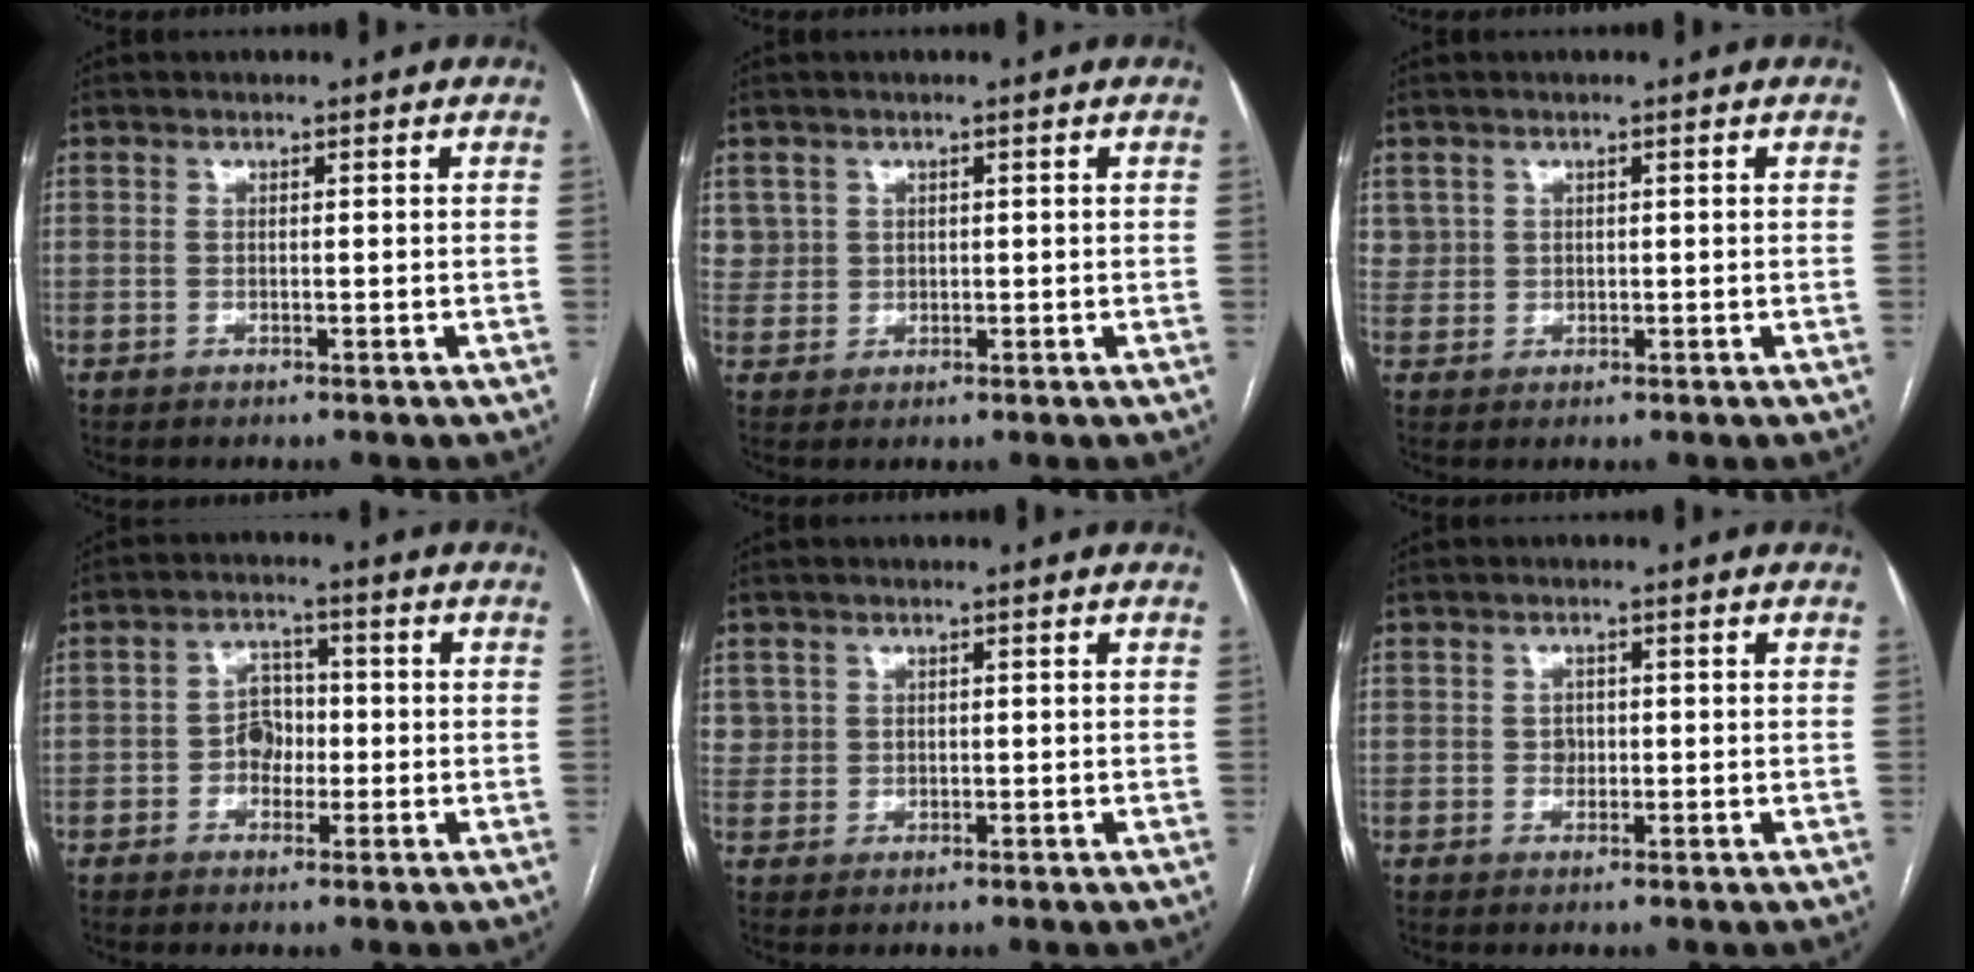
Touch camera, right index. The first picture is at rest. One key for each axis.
{"total": 3.1, "fx": 1.3, "fy": 2.8, "fz": -0.2, "tx": 0.020, "ty": 0.009, "tz": 0.023}
{"total": 2.2, "fx": 1.0, "fy": 1.9, "fz": 0.0, "tx": 0.015, "ty": 0.007, "tz": 0.013}
{"total": 4.5, "fx": -0.8, "fy": 3.5, "fz": 2.7, "tx": -0.045, "ty": 0.015, "tz": -0.016}
{"total": 2.3, "fx": 0.9, "fy": 2.2, "fz": -0.1, "tx": 0.018, "ty": 0.007, "tz": 0.012}
{"total": 1.5, "fx": -0.1, "fy": 1.3, "fz": 0.8, "tx": -0.011, "ty": 0.003, "tz": 0.000}